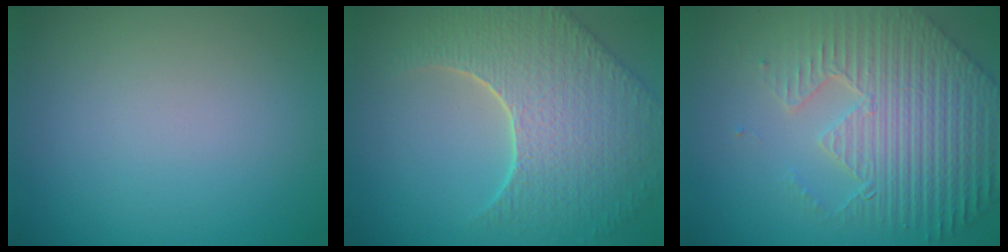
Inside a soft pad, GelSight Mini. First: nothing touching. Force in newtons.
{"total": 8.6, "press": 6.1, "slide": 6.1}
{"total": 8.5, "press": 6.1, "slide": 5.8}